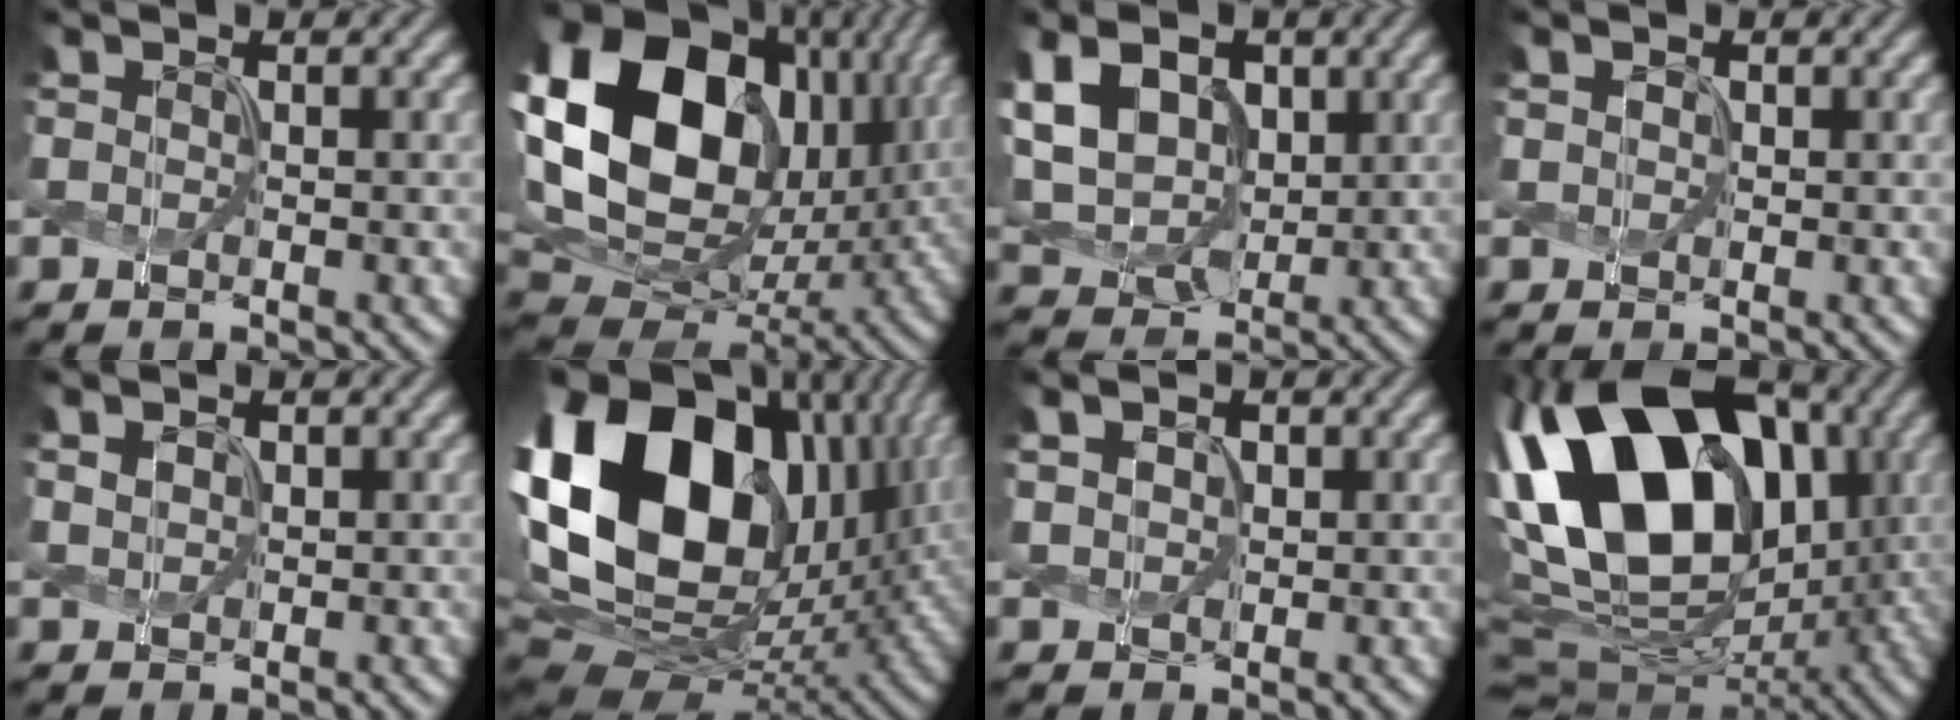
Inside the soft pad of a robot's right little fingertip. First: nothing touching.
{"total": 20.4, "force": [3.9, 15.3, 12.9], "torque": [-0.288, 0.027, 0.081]}
{"total": 9.1, "force": [1.2, 7.0, 5.6], "torque": [-0.139, 0.013, 0.023]}
{"total": 0.6, "force": [0.2, 0.6, 0.2], "torque": [-0.012, 0.008, 0.011]}
{"total": 1.2, "force": [0.5, 1.0, 0.6], "torque": [-0.027, 0.008, 0.017]}
{"total": 20.7, "force": [3.8, 14.8, 14.0], "torque": [-0.306, 0.031, 0.079]}
{"total": 2.6, "force": [0.9, 2.0, 1.4], "torque": [-0.046, 0.013, 0.017]}
{"total": 18.0, "force": [0.7, 12.4, 13.0], "torque": [-0.227, 0.022, 0.024]}